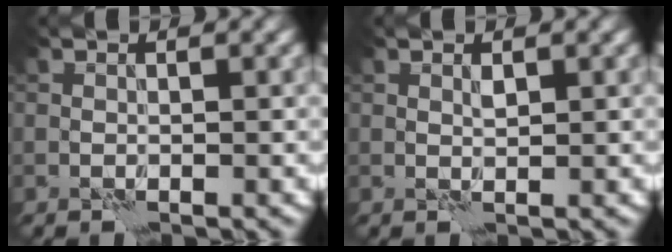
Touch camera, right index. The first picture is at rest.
{"total": 0.6, "force": [0.3, 0.1, 0.5], "torque": [-0.012, -0.001, 0.005]}